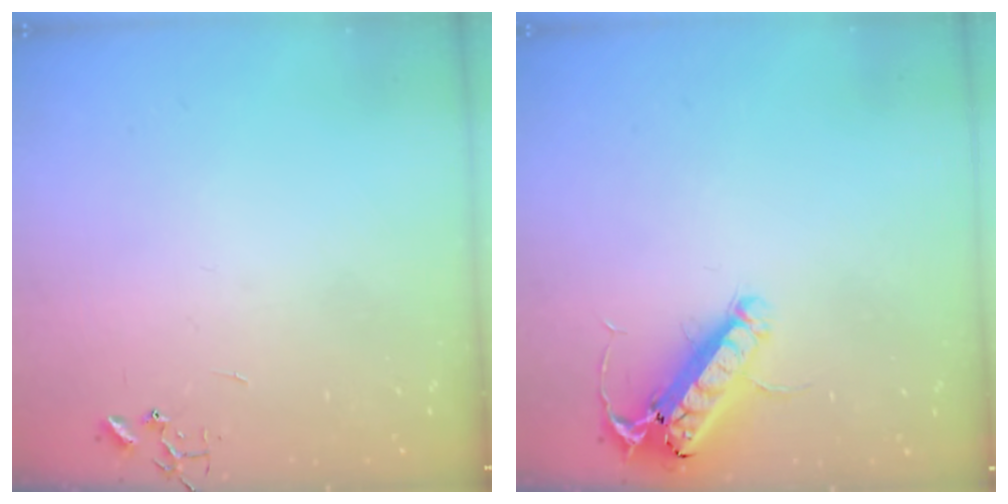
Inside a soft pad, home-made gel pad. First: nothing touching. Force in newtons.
{"total": 14.7, "press": 14.4, "slide": 2.7}